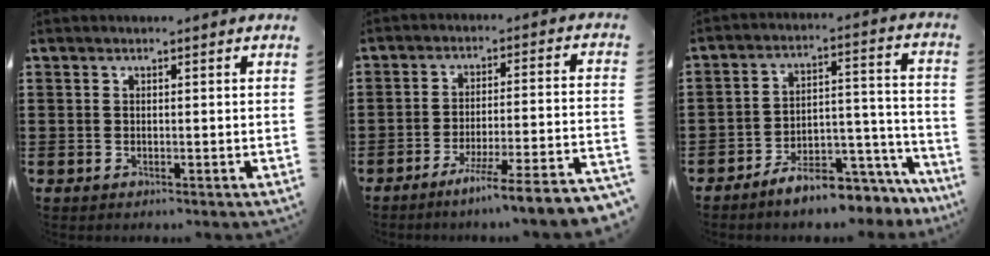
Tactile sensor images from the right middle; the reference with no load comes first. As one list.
[{"total": 6.6, "force": [-5.5, -1.5, 3.2], "torque": [-0.049, -0.025, -0.108]}, {"total": 7.2, "force": [-6.7, 1.0, 2.5], "torque": [-0.035, 0.011, -0.122]}]